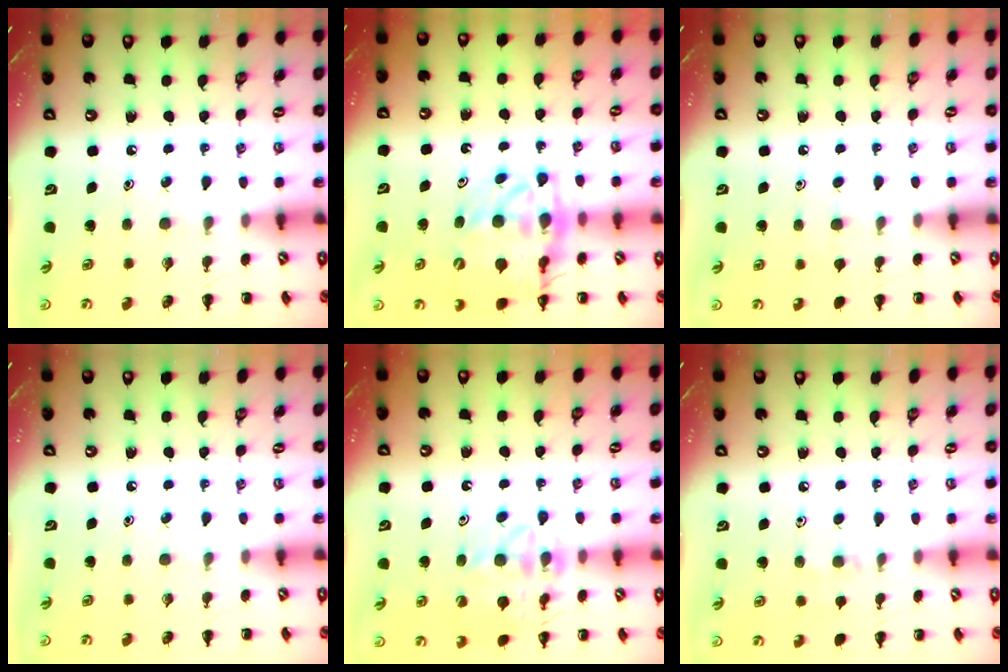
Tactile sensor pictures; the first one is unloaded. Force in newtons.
{"total": 18.3, "press": 17.9, "slide": 3.8}
{"total": 2.8, "press": 2.5, "slide": 1.3}
{"total": 0.0}
{"total": 14.8, "press": 14.7, "slide": 1.2}
{"total": 5.3, "press": 5.0, "slide": 1.7}